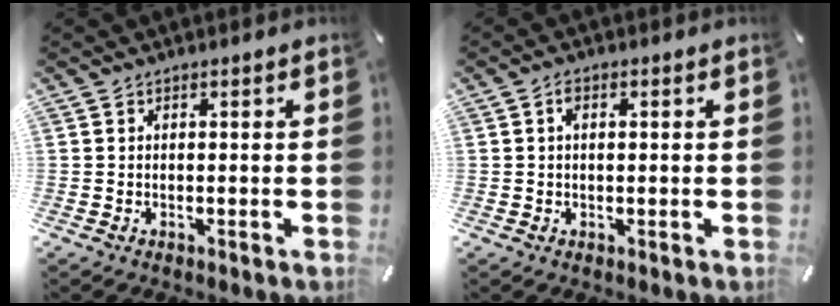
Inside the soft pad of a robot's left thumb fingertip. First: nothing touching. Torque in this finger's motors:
{"motor_torque": [-0.09, -0.32, 0.04, 0.09, -0.01]}